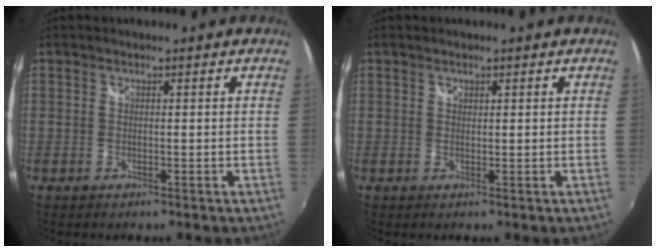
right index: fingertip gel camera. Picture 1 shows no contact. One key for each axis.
{"total": 0.6, "fx": 0.4, "fy": 0.4, "fz": 0.1, "tx": -0.001, "ty": 0.001, "tz": 0.005}